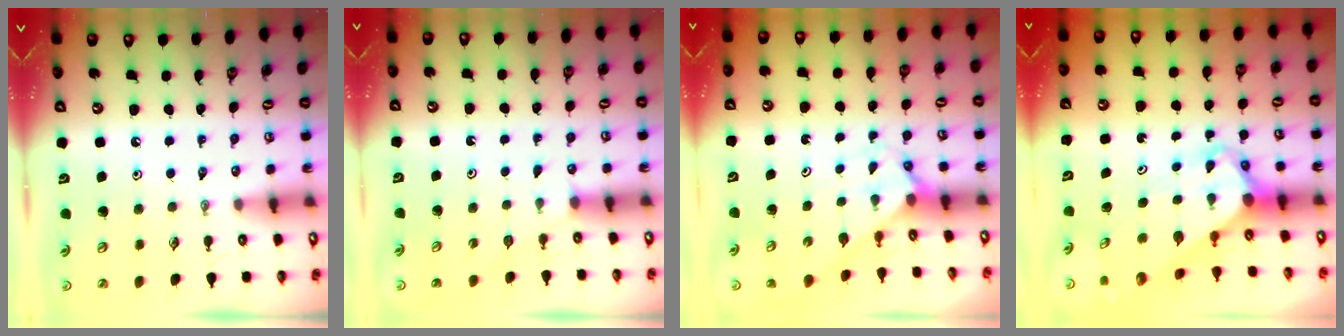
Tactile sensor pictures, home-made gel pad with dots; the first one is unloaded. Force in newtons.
{"total": 1.7, "press": 1.7, "slide": 0.2}
{"total": 2.7, "press": 2.7, "slide": 0.2}
{"total": 6.1, "press": 6.1, "slide": 0.3}